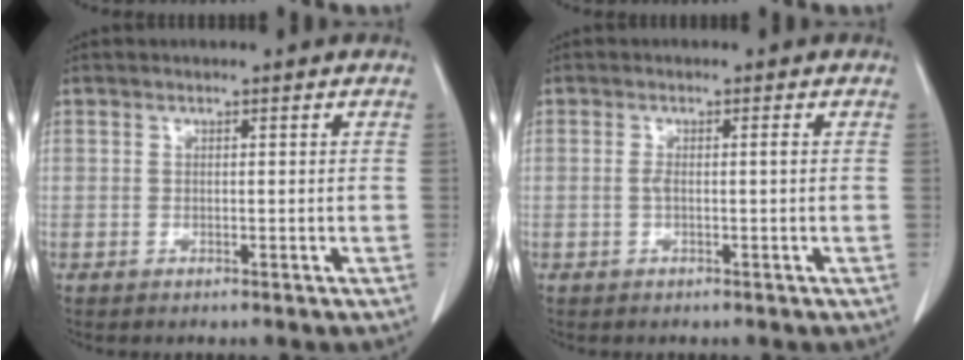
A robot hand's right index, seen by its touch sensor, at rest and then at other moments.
{"total": 1.4, "force": [-0.1, 0.0, 1.4], "torque": [-0.026, 0.000, -0.002]}